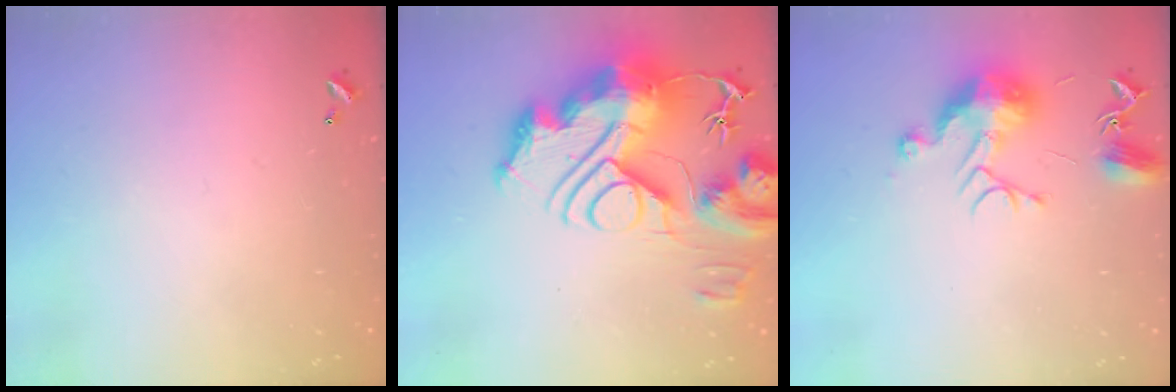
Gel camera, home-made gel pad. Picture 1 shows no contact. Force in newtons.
{"total": 0.5, "press": 0.5, "slide": 0.0}
{"total": 9.6, "press": 9.6, "slide": 0.4}